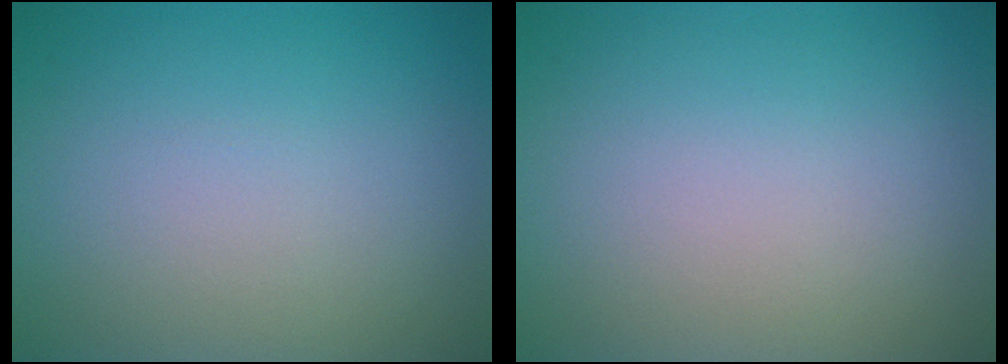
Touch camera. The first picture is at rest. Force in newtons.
{"total": 0.0}